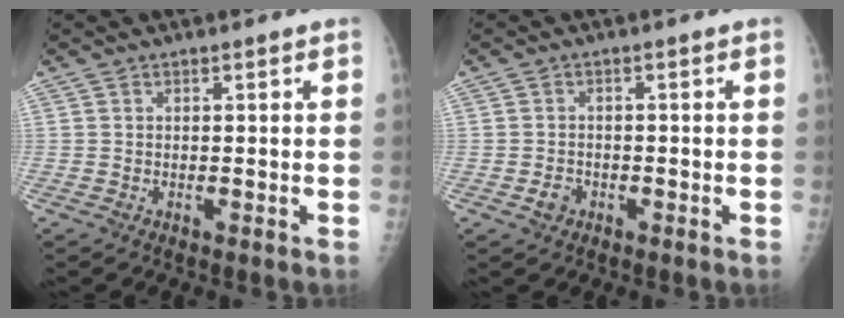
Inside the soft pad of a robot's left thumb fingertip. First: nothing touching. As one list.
[{"total": 2.1, "force": [-1.1, 1.7, 0.7], "torque": [-0.005, 0.008, -0.016]}]